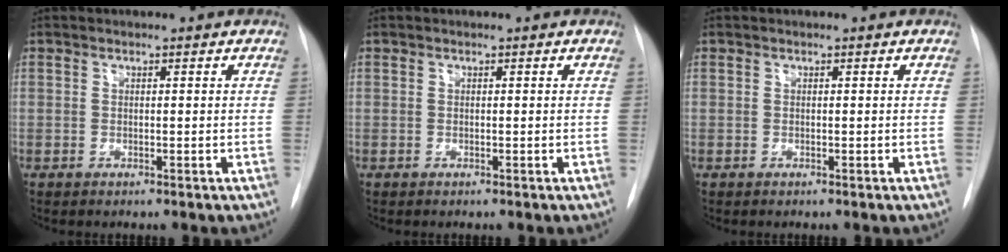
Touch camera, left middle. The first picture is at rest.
{"total": 0.0}
{"total": 0.0}